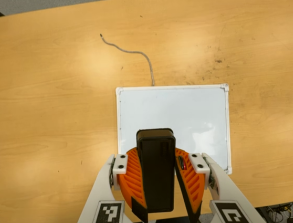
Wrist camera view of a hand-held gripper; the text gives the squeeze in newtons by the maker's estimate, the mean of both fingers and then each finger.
{"total": 9.8, "left": 9.9, "right": 9.7}